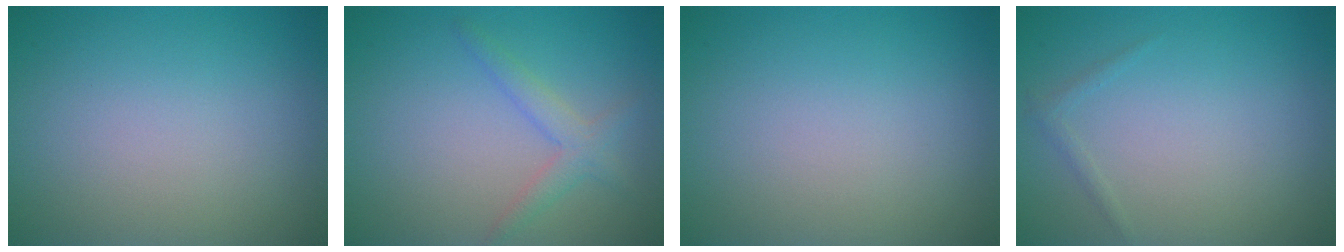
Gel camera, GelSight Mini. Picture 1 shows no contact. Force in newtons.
{"total": 2.1, "press": 2.1, "slide": 0.1}
{"total": 0.0}
{"total": 0.6, "press": 0.6, "slide": 0.1}